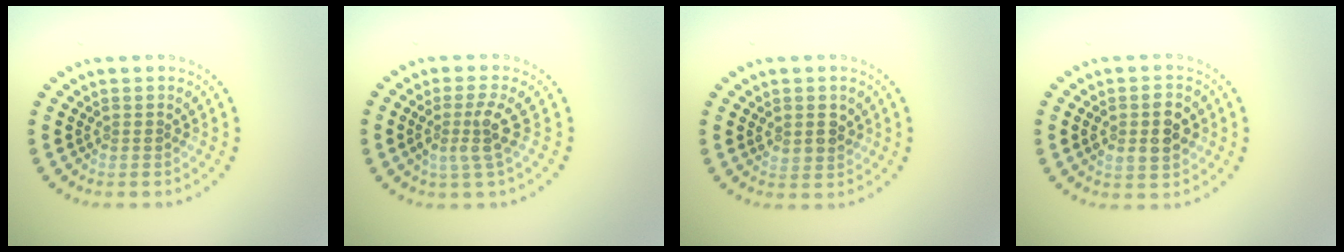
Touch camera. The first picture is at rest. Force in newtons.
{"total": 2.7, "press": 1.9, "slide": 1.9}
{"total": 2.0, "press": 1.9, "slide": 0.5}
{"total": 3.9, "press": 3.8, "slide": 0.3}